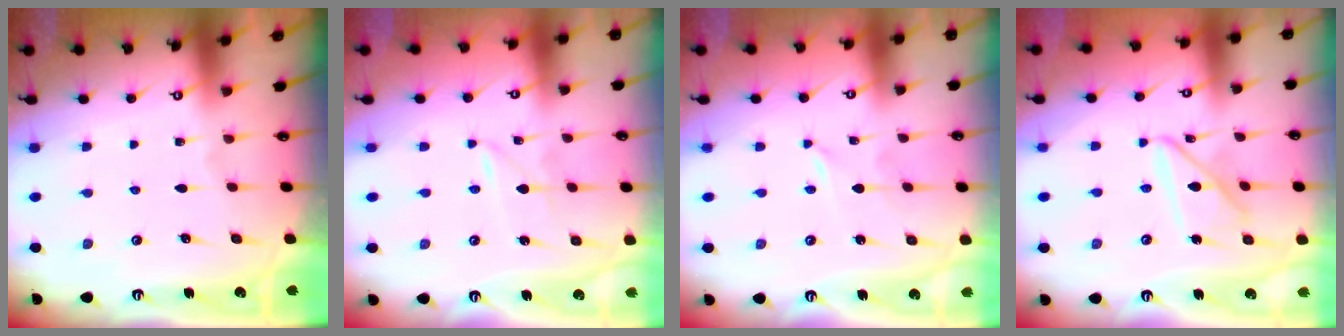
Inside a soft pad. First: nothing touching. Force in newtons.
{"total": 1.2, "press": 1.2, "slide": 0.1}
{"total": 0.0}
{"total": 10.6, "press": 10.6, "slide": 0.8}